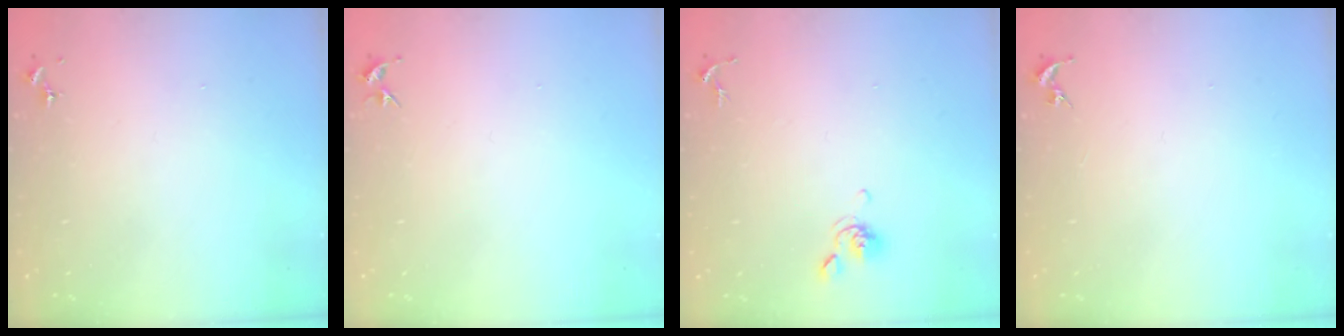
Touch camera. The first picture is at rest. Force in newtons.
{"total": 3.3, "press": 3.3, "slide": 0.4}
{"total": 6.0, "press": 5.9, "slide": 1.2}
{"total": 0.0}